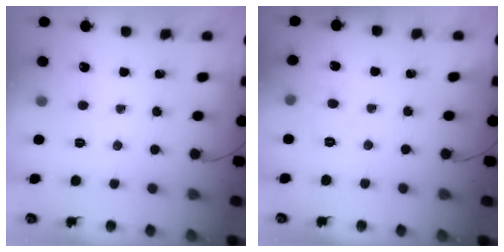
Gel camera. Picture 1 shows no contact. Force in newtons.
{"total": 5.0, "press": 4.8, "slide": 1.4}